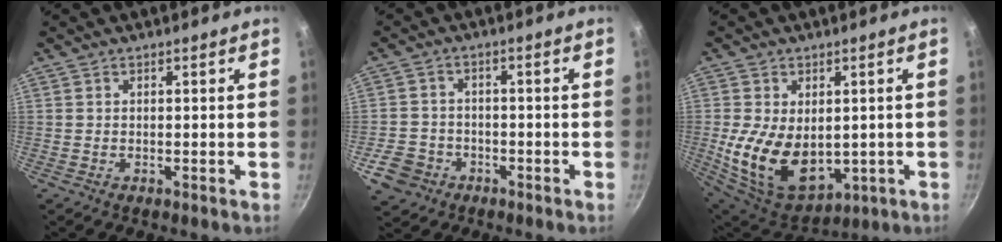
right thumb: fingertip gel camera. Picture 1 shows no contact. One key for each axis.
{"total": 7.0, "fx": -3.3, "fy": 5.7, "fz": 2.4, "tx": -0.037, "ty": 0.030, "tz": -0.055}
{"total": 16.0, "fx": -0.7, "fy": 10.5, "fz": 12.1, "tx": -0.204, "ty": -0.024, "tz": 0.018}